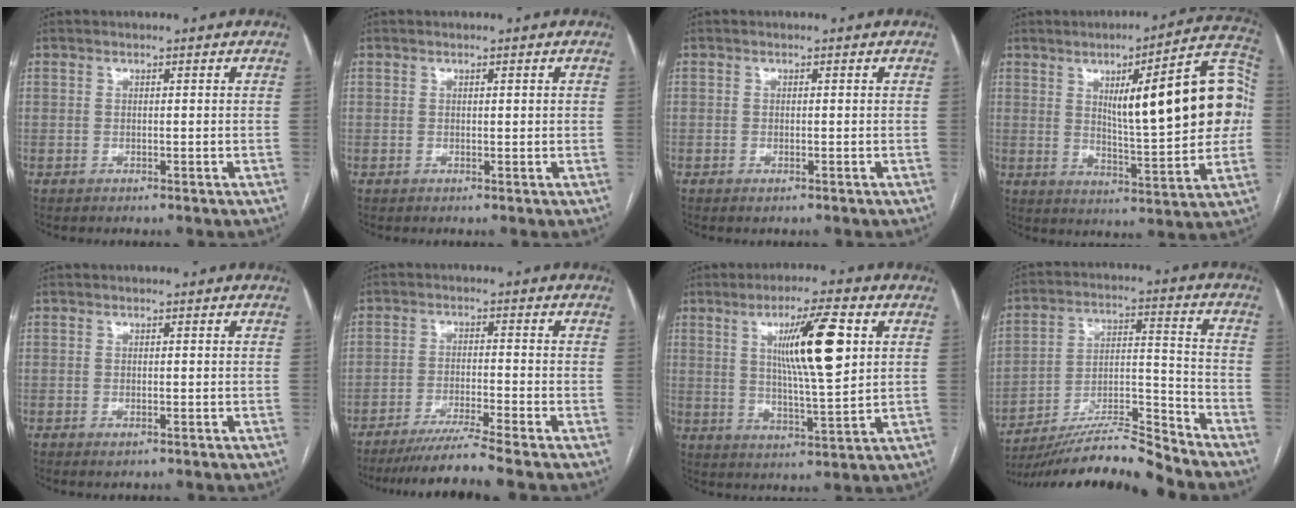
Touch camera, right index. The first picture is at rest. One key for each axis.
{"total": 0.6, "fx": 0.2, "fy": 0.2, "fz": 0.5, "tx": -0.009, "ty": 0.001, "tz": 0.002}
{"total": 0.7, "fx": -0.4, "fy": 0.1, "fz": 0.5, "tx": -0.009, "ty": -0.002, "tz": -0.004}
{"total": 19.9, "fx": 3.2, "fy": 3.4, "fz": 19.4, "tx": -0.257, "ty": 0.029, "tz": 0.046}
{"total": 1.1, "fx": -0.6, "fy": 0.4, "fz": 0.8, "tx": -0.013, "ty": -0.003, "tz": -0.005}
{"total": 7.4, "fx": -6.3, "fy": -2.5, "fz": 3.0, "tx": -0.045, "ty": -0.029, "tz": -0.109}
{"total": 12.1, "fx": 3.7, "fy": 1.0, "fz": 11.5, "tx": -0.192, "ty": 0.001, "tz": 0.063}
{"total": 14.6, "fx": -13.8, "fy": -0.7, "fz": 4.8, "tx": -0.078, "ty": 0.026, "tz": -0.243}